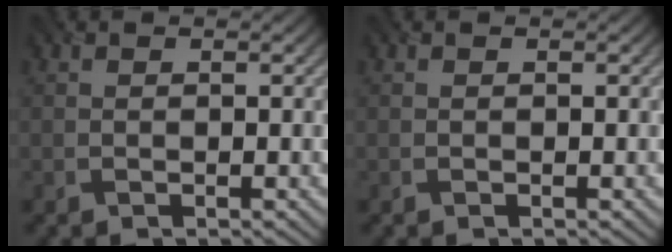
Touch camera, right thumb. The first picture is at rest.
{"total": 0.0}